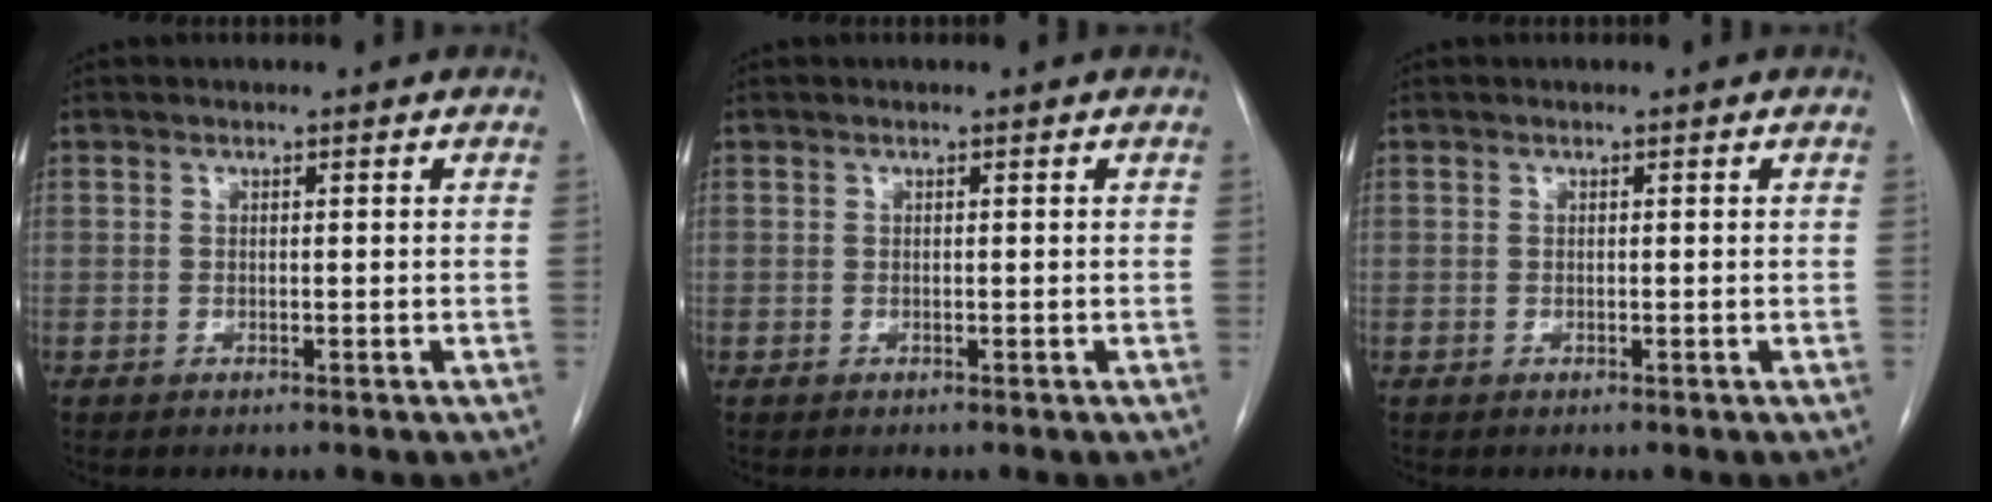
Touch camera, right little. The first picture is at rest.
{"total": 0.0}
{"total": 0.0}